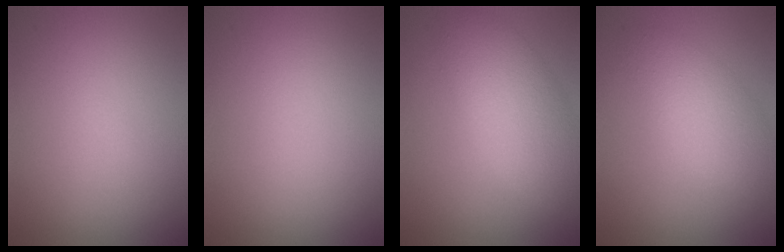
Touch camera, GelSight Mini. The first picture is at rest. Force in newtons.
{"total": 0.0}
{"total": 5.0, "press": 5.0, "slide": 0.3}
{"total": 3.4, "press": 3.4, "slide": 0.0}